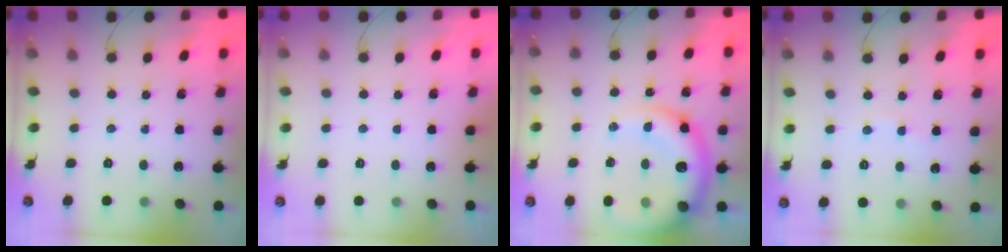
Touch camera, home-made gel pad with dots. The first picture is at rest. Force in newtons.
{"total": 2.9, "press": 2.9, "slide": 0.1}
{"total": 16.0, "press": 15.6, "slide": 3.6}
{"total": 5.2, "press": 5.1, "slide": 1.0}